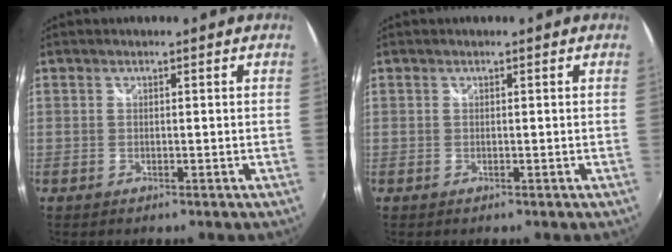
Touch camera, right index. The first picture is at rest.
{"total": 0.0}